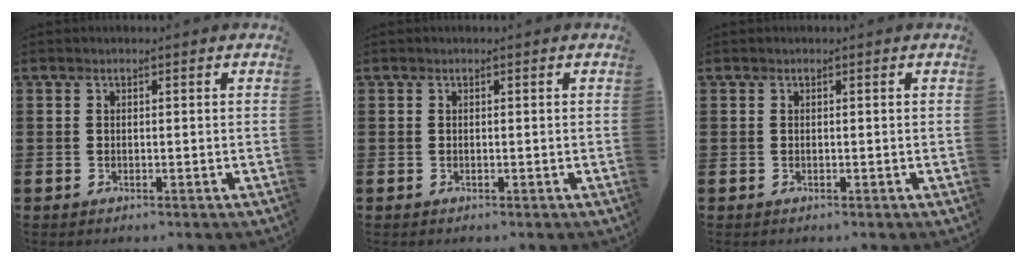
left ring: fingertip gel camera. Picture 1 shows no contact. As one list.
[{"total": 0.0}, {"total": 0.0}]